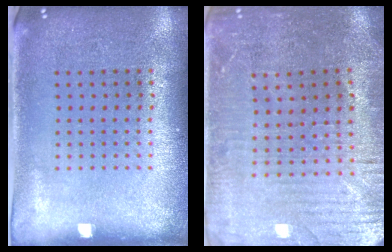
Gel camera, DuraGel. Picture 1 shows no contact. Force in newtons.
{"total": 1.6, "press": 1.5, "slide": 0.5}